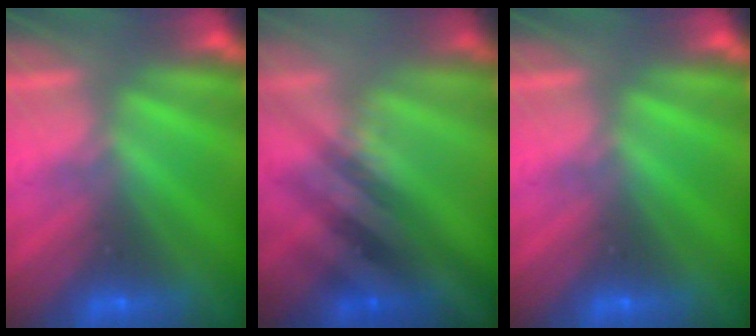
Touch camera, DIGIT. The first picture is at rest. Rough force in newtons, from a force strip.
{"total": 2.5}
{"total": 0.0}